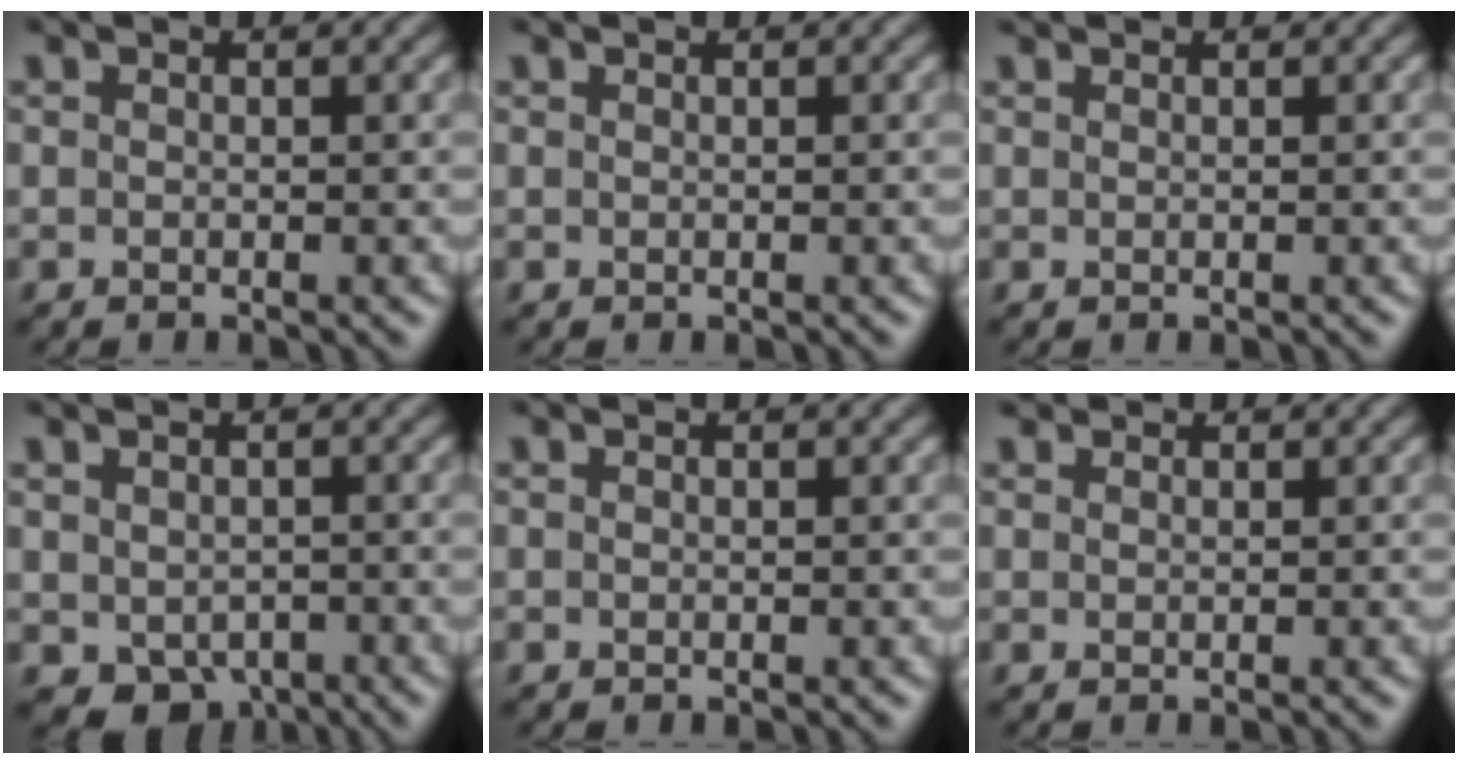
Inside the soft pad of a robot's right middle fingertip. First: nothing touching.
{"total": 0.0}
{"total": 1.0, "force": [1.0, 0.2, 0.2], "torque": [-0.007, -0.002, 0.007]}
{"total": 3.3, "force": [-1.4, 2.5, 1.7], "torque": [-0.022, -0.016, -0.011]}
{"total": 0.0}
{"total": 1.1, "force": [1.1, 0.2, -0.2], "torque": [-0.005, -0.003, 0.010]}